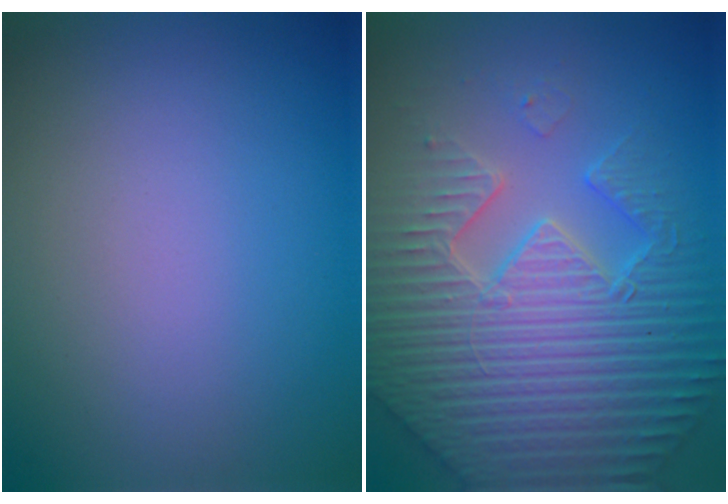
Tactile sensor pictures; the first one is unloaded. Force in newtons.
{"total": 7.7, "press": 7.4, "slide": 1.9}